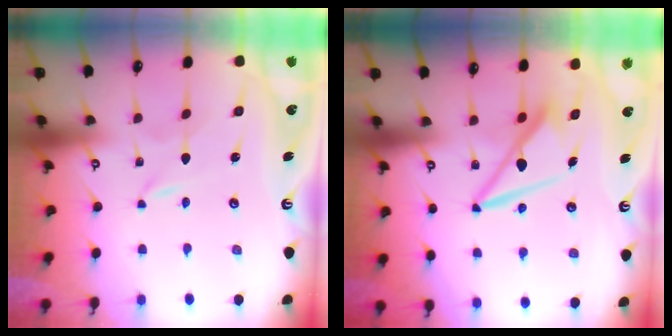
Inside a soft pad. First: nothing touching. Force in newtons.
{"total": 8.4, "press": 8.3, "slide": 1.2}